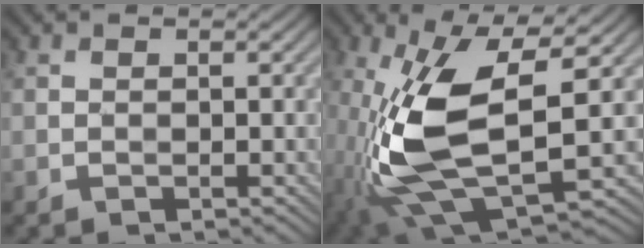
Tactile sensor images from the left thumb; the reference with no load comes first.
{"total": 14.6, "force": [-1.3, 6.2, 13.2], "torque": [-0.290, -0.013, -0.024]}